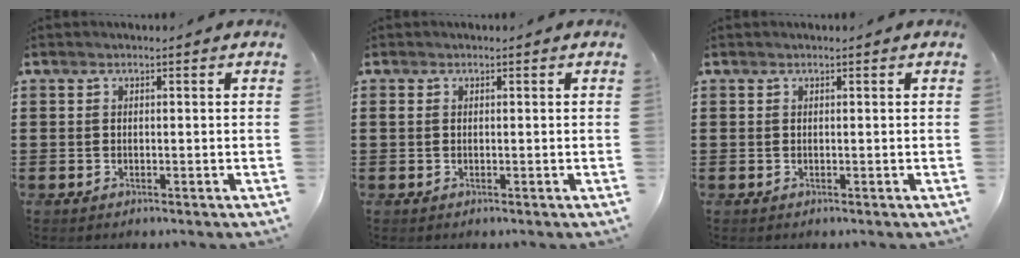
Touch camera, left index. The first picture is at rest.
{"total": 0.6, "force": [0.0, 0.5, 0.4], "torque": [-0.008, 0.003, -0.001]}
{"total": 0.0}